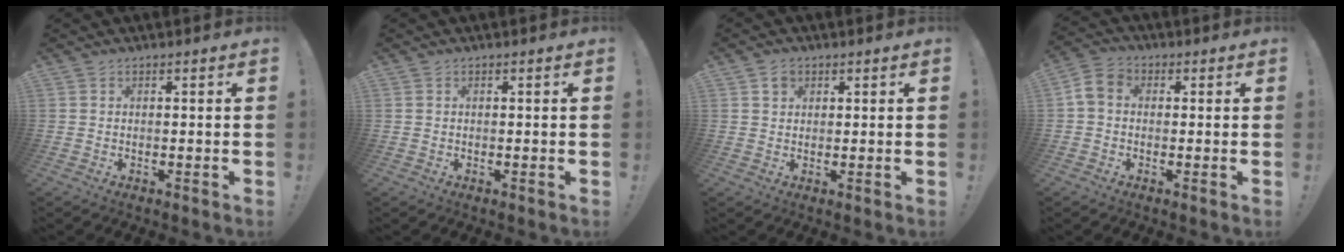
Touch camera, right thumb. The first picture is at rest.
{"total": 0.0}
{"total": 2.7, "force": [1.4, 2.2, 0.8], "torque": [-0.011, -0.001, 0.025]}
{"total": 6.3, "force": [0.2, 4.8, 4.1], "torque": [-0.083, 0.014, 0.010]}